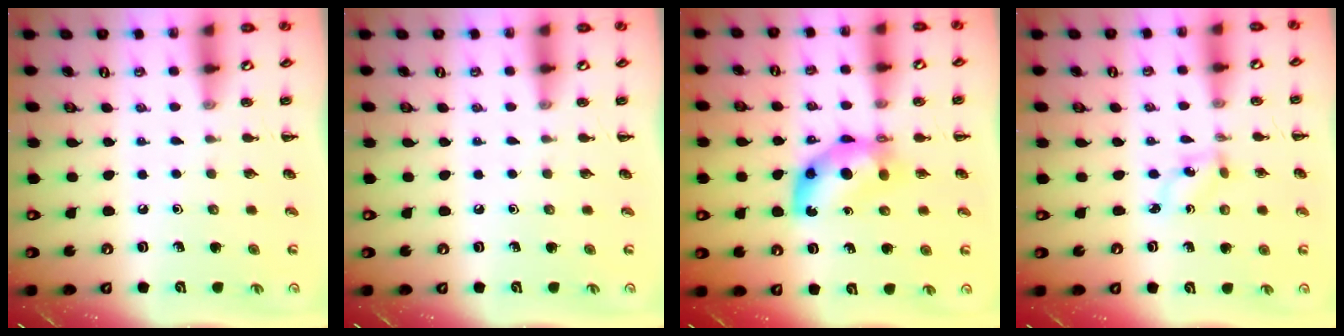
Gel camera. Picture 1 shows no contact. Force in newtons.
{"total": 0.0}
{"total": 7.8, "press": 7.6, "slide": 1.7}
{"total": 1.9, "press": 1.8, "slide": 0.7}